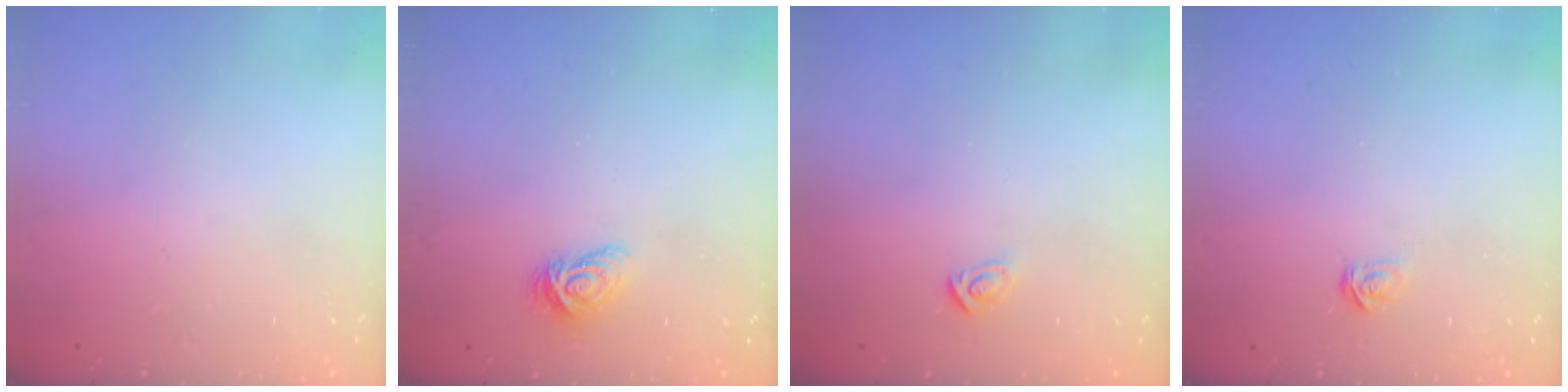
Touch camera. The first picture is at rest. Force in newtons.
{"total": 4.5, "press": 4.4, "slide": 0.7}
{"total": 3.2, "press": 3.1, "slide": 0.3}
{"total": 2.5, "press": 2.5, "slide": 0.2}